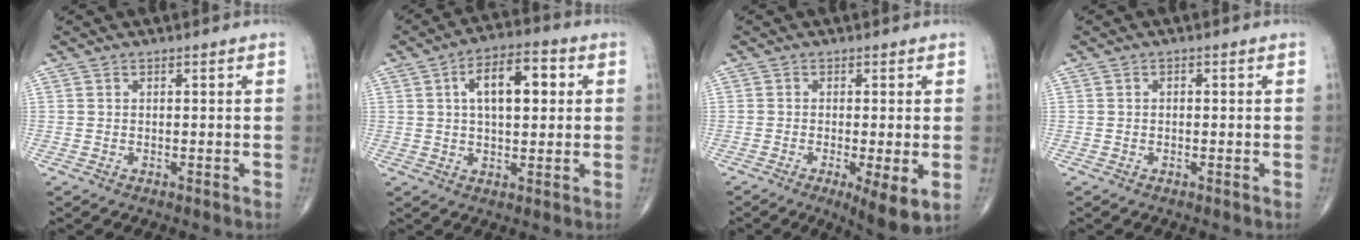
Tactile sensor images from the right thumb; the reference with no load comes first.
{"total": 11.0, "force": [2.5, 5.3, 9.3], "torque": [-0.130, 0.014, 0.035]}
{"total": 6.9, "force": [-1.9, 1.4, 6.4], "torque": [-0.104, -0.021, -0.032]}
{"total": 0.6, "force": [0.0, 0.4, 0.5], "torque": [-0.006, 0.001, 0.000]}